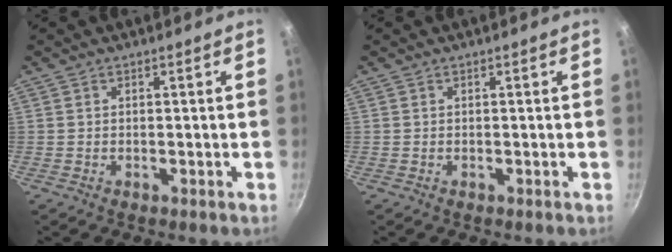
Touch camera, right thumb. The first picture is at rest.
{"total": 0.0}